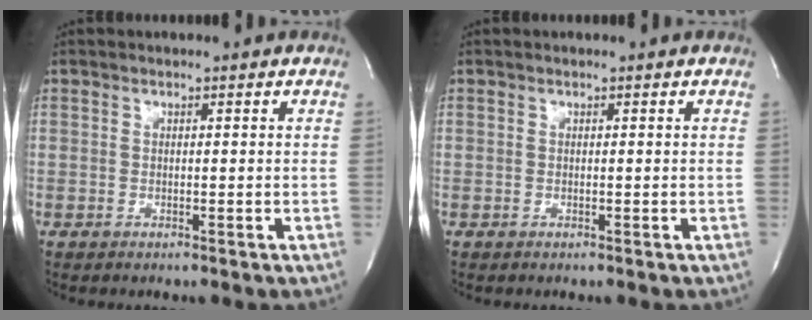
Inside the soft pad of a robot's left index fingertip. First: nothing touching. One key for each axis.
{"total": 0.0}